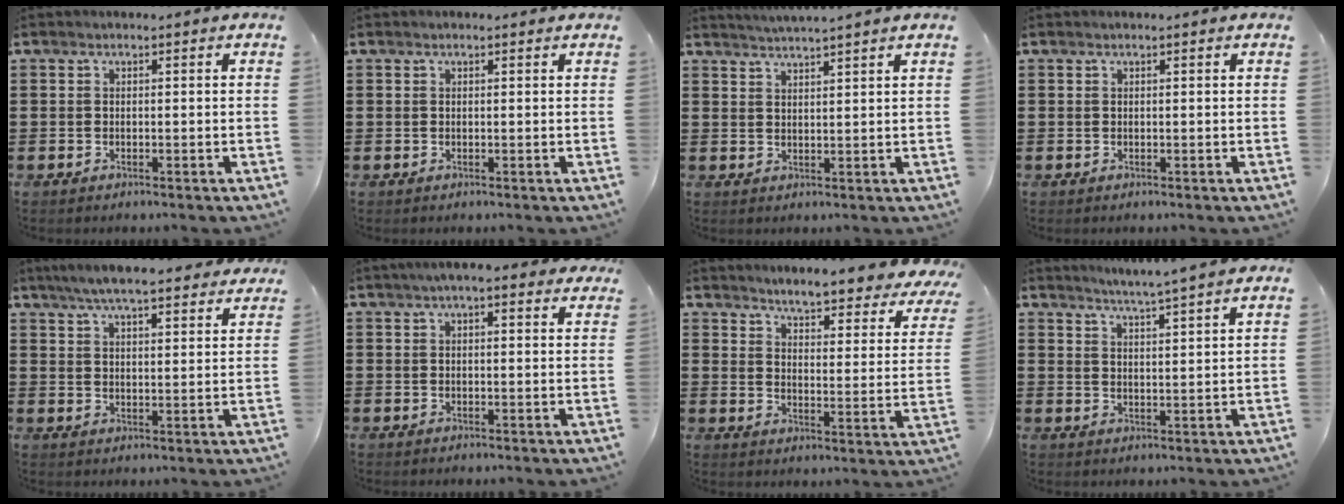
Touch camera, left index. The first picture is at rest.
{"total": 0.0}
{"total": 2.3, "force": [2.2, -0.7, 0.2], "torque": [-0.009, -0.007, 0.041]}
{"total": 0.0}
{"total": 6.6, "force": [5.9, 0.7, 2.8], "torque": [-0.071, -0.015, 0.108]}
{"total": 4.0, "force": [2.9, 0.8, 2.7], "torque": [-0.059, 0.008, 0.051]}
{"total": 4.8, "force": [4.7, -0.5, 1.1], "torque": [-0.039, -0.046, 0.075]}
{"total": 4.0, "force": [3.7, -1.2, 1.0], "torque": [-0.031, -0.020, 0.063]}